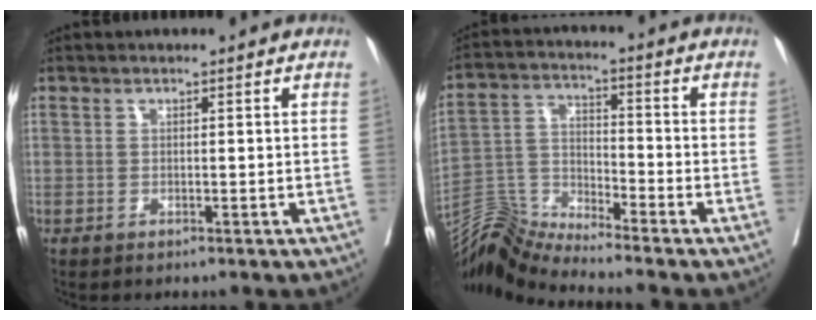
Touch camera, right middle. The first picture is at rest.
{"total": 7.3, "force": [-7.1, -1.7, -0.6], "torque": [-0.005, 0.024, -0.137]}